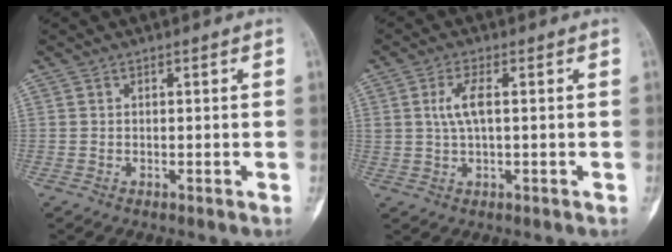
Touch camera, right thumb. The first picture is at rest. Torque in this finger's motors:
{"motor_torque": [-0.37, 0.01, 0.07, 0.04, 0.02]}